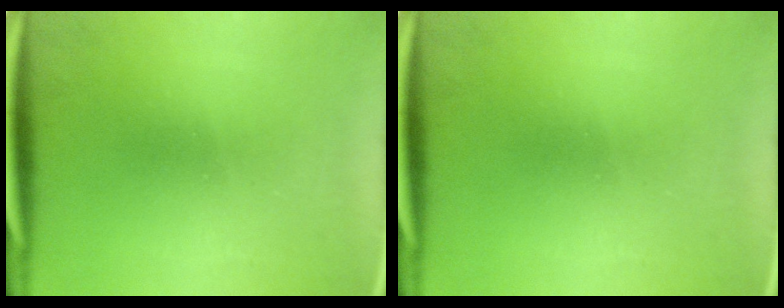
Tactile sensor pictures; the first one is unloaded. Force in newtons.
{"total": 0.0}